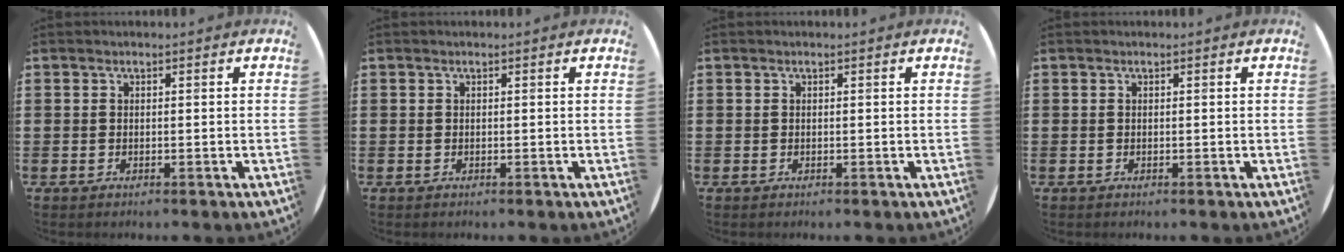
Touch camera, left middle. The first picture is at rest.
{"total": 0.0}
{"total": 0.0}
{"total": 0.0}